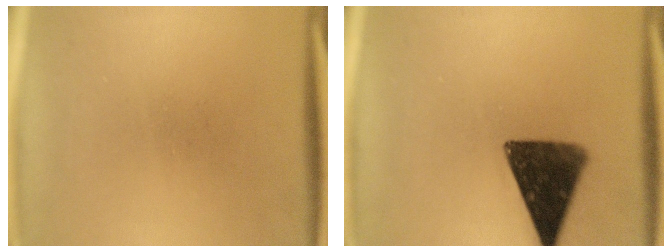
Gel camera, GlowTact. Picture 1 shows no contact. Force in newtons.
{"total": 12.8}